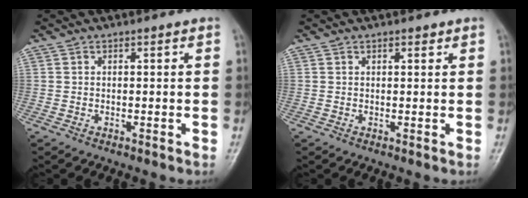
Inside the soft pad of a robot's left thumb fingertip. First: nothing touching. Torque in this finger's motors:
{"motor_torque": [-0.24, 0.01, -0.15, -0.04, 0.05]}